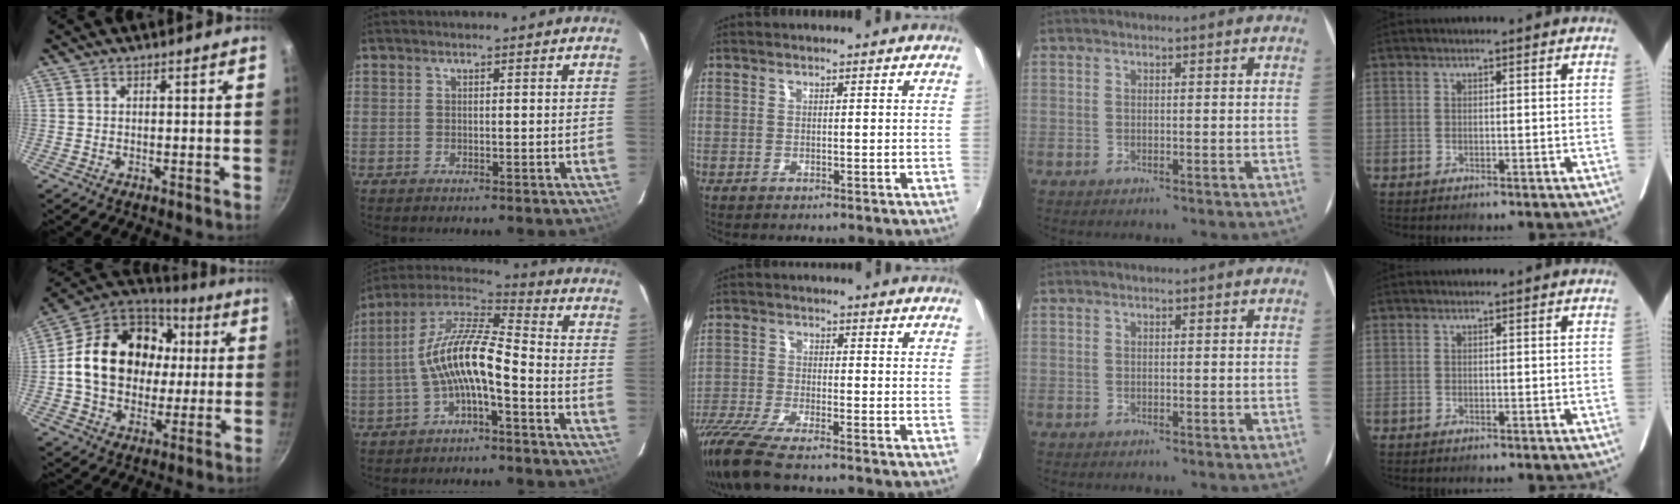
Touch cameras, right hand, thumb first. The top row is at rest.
{"thumb": {"total": 23.5, "force": [2.4, 18.2, 14.8], "torque": [-0.240, 0.033, 0.039]}, "index": {"total": 12.4, "force": [-3.6, 3.2, 11.4], "torque": [-0.233, 0.014, -0.070]}, "middle": {"total": 9.9, "force": [-8.1, 0.8, 5.6], "torque": [-0.133, -0.035, -0.156]}}